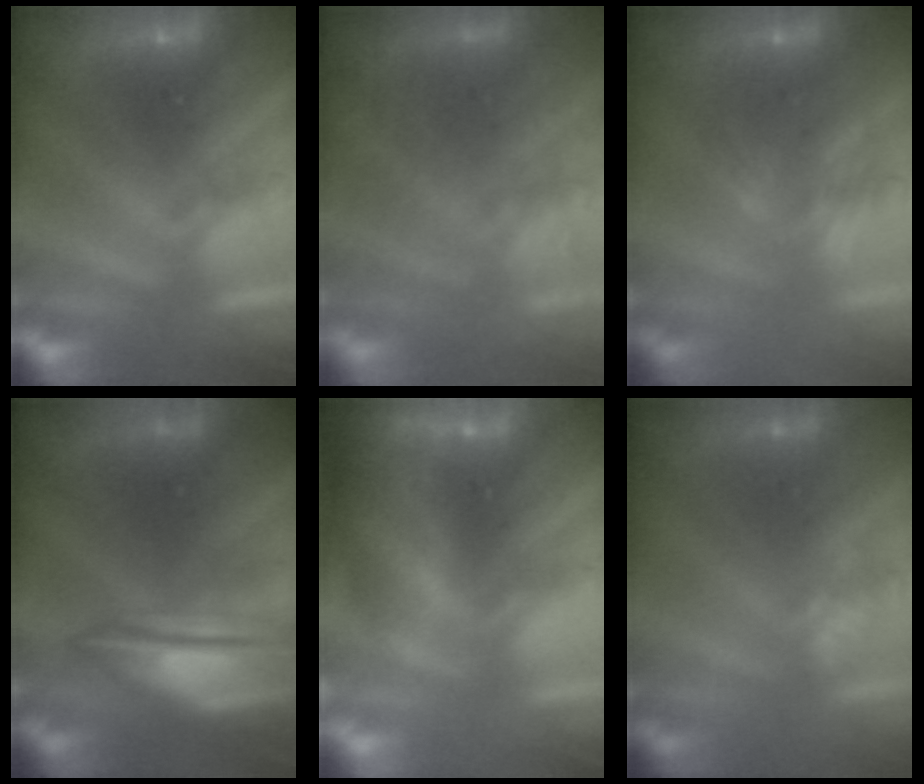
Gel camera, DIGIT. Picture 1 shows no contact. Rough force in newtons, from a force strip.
{"total": 10.5}
{"total": 2.9}
{"total": 7.3}
{"total": 7.9}
{"total": 2.7}